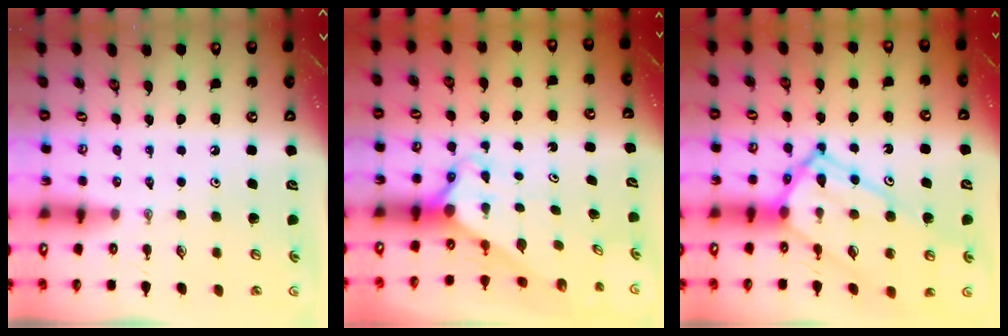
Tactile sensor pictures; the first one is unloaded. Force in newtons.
{"total": 2.8, "press": 2.8, "slide": 0.2}
{"total": 17.2, "press": 17.0, "slide": 2.5}